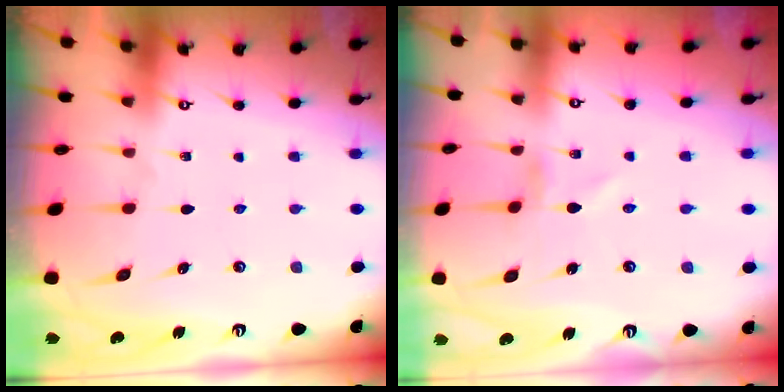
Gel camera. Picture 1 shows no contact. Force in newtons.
{"total": 0.7, "press": 0.7, "slide": 0.2}